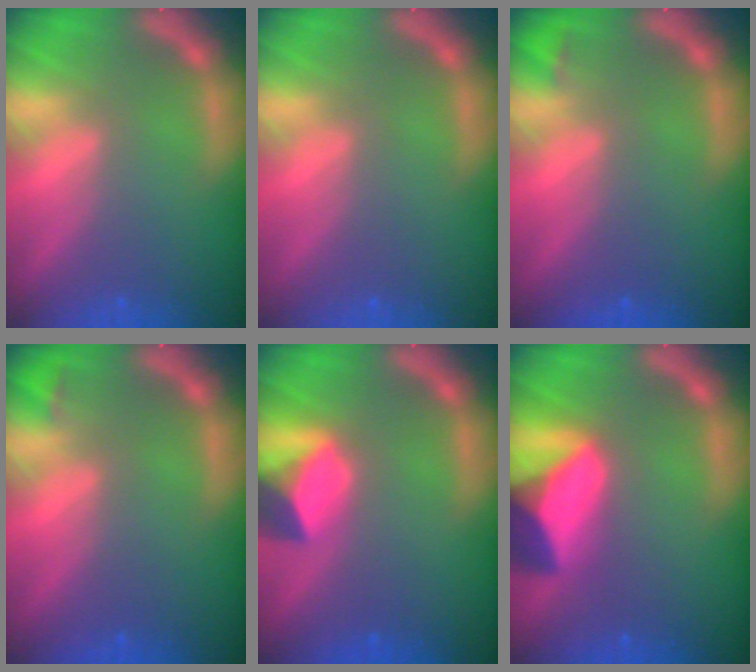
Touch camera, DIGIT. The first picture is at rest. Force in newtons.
{"total": 0.0}
{"total": 0.9}
{"total": 0.9}
{"total": 4.9}
{"total": 10.0}